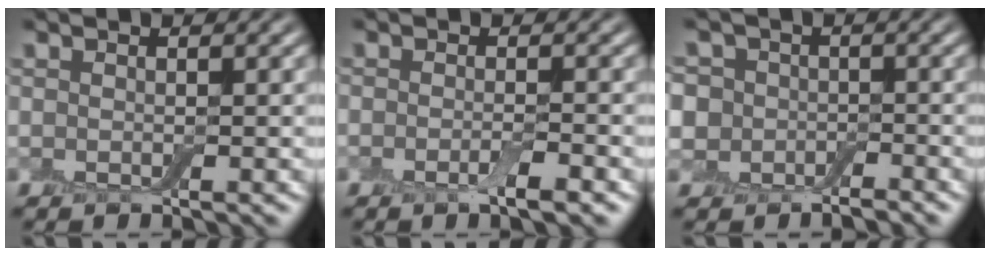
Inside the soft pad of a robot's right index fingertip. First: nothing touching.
{"total": 1.8, "force": [-1.1, 0.3, 1.3], "torque": [-0.021, -0.004, -0.019]}
{"total": 4.9, "force": [-0.9, 4.4, 1.9], "torque": [-0.035, 0.007, -0.052]}